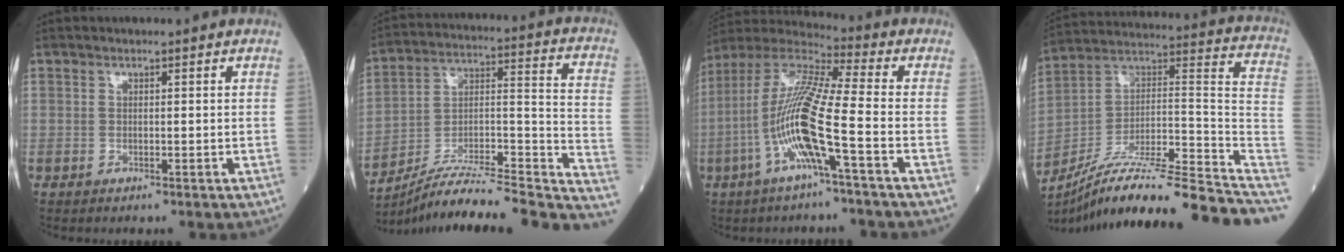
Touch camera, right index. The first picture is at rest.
{"total": 22.9, "force": [-19.8, 1.6, 11.4], "torque": [-0.123, 0.035, -0.303]}
{"total": 14.4, "force": [-4.2, 0.1, 13.8], "torque": [-0.285, 0.004, -0.092]}
{"total": 28.0, "force": [-22.9, 0.3, 16.1], "torque": [-0.163, 0.020, -0.353]}